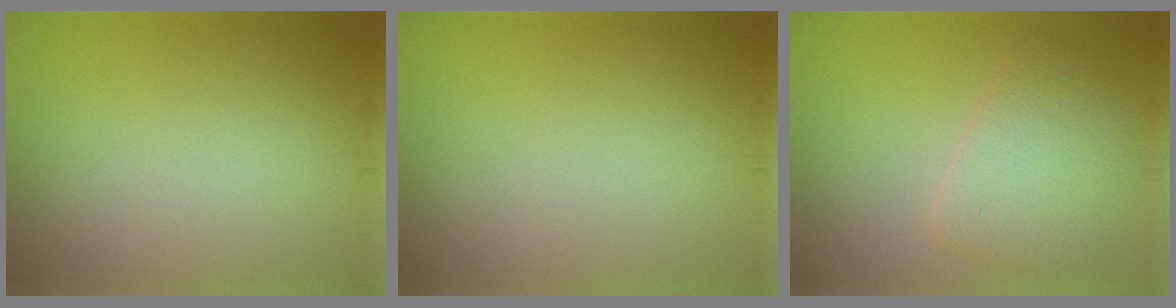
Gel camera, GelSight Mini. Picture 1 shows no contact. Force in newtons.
{"total": 0.0}
{"total": 4.4, "press": 4.4, "slide": 0.4}